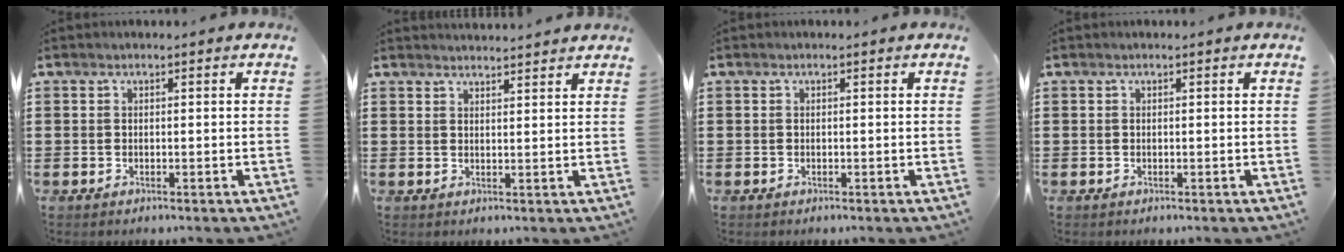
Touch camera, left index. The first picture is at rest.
{"total": 2.0, "force": [2.0, -0.3, -0.1], "torque": [-0.004, -0.006, 0.039]}
{"total": 0.0}
{"total": 0.0}